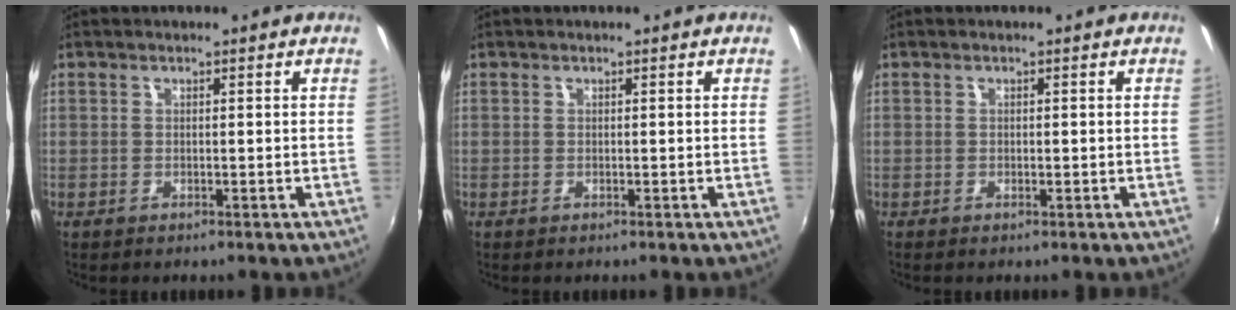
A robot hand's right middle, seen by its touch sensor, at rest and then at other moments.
{"total": 0.0}
{"total": 0.0}